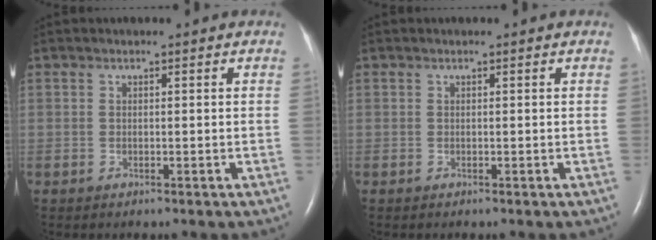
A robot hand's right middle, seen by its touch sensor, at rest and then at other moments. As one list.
[{"total": 0.0}]